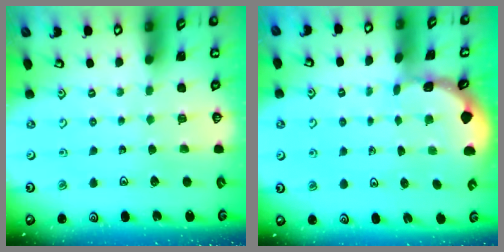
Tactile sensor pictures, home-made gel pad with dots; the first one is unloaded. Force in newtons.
{"total": 0.6, "press": 0.6, "slide": 0.2}